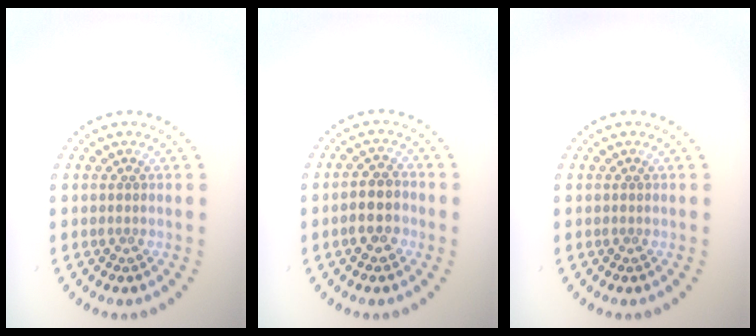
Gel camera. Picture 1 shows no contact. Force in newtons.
{"total": 3.0, "press": 2.8, "slide": 0.8}
{"total": 0.0}